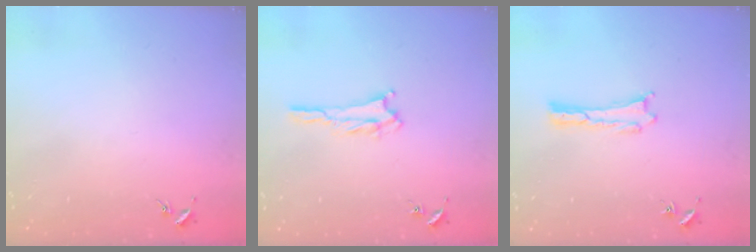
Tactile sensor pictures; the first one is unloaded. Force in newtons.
{"total": 1.8, "press": 1.8, "slide": 0.2}
{"total": 0.0}